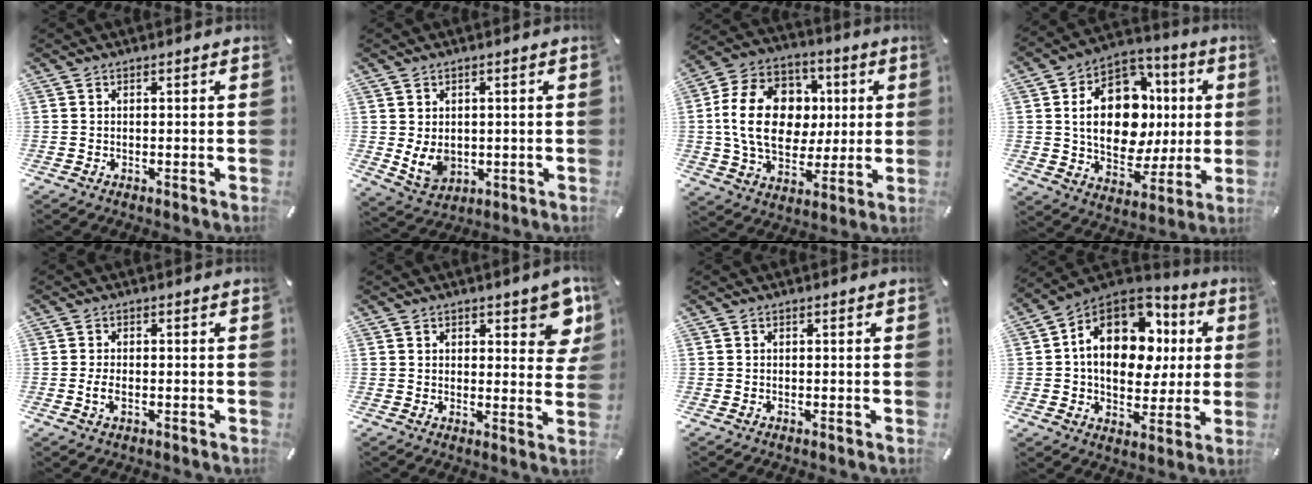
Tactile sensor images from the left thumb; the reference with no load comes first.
{"total": 6.7, "force": [0.5, 5.6, 3.7], "torque": [-0.081, -0.005, 0.010]}
{"total": 19.0, "force": [1.5, 14.9, 11.8], "torque": [-0.234, 0.016, 0.031]}
{"total": 19.7, "force": [2.2, 14.2, 13.5], "torque": [-0.235, -0.004, 0.043]}
{"total": 2.9, "force": [-0.7, 1.4, 2.4], "torque": [-0.055, -0.003, -0.014]}
{"total": 7.3, "force": [4.1, 3.6, 4.9], "torque": [-0.045, -0.021, 0.066]}
{"total": 0.0}
{"total": 18.5, "force": [3.9, 13.3, 12.2], "torque": [-0.204, -0.012, 0.068]}